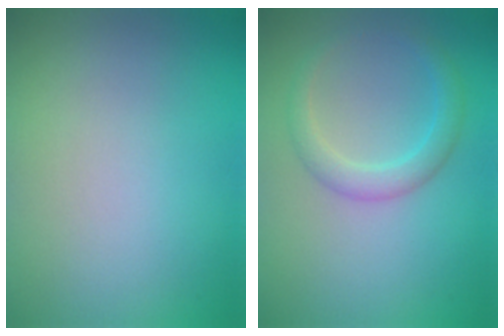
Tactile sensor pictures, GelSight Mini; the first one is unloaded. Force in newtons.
{"total": 2.4, "press": 2.4, "slide": 0.2}